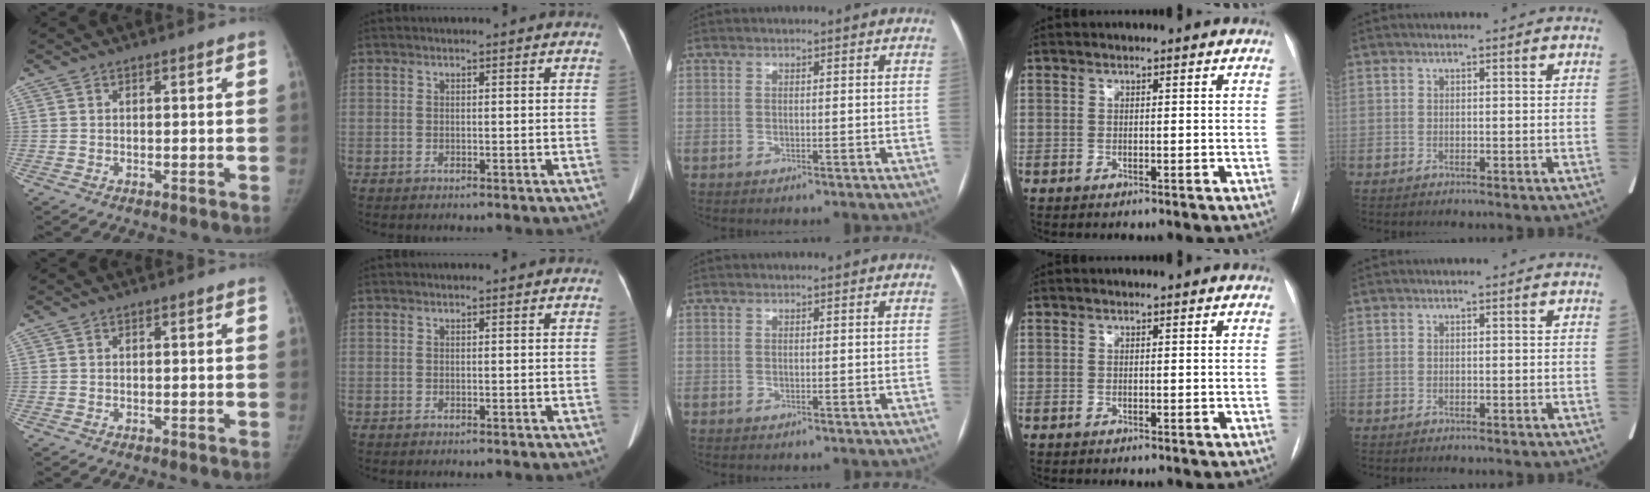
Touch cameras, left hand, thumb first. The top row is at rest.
{}